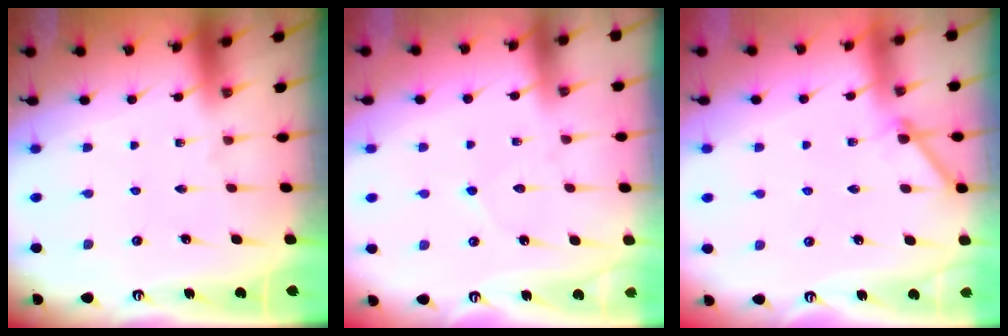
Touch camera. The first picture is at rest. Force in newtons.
{"total": 3.5, "press": 3.5, "slide": 0.3}
{"total": 3.3, "press": 3.3, "slide": 0.5}